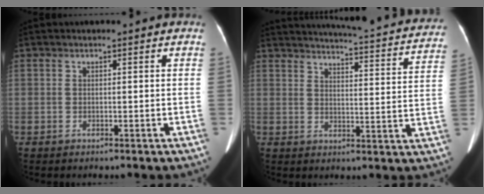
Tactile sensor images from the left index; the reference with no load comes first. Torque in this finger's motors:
{"motor_torque": [0.15, -0.54, -0.01, 0.00]}